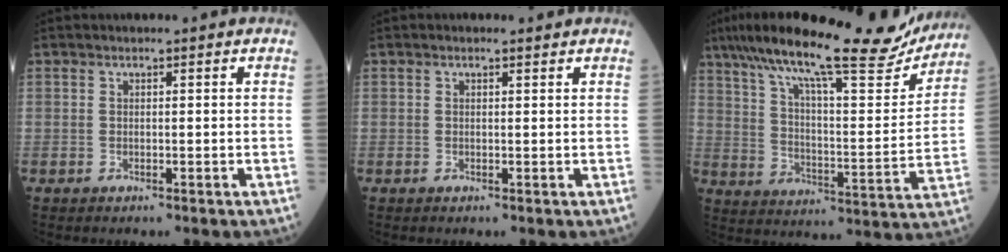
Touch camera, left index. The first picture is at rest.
{"total": 0.6, "force": [0.4, 0.2, 0.3], "torque": [-0.015, 0.001, 0.004]}
{"total": 25.5, "force": [21.1, 3.4, 13.8], "torque": [-0.232, 0.003, 0.304]}